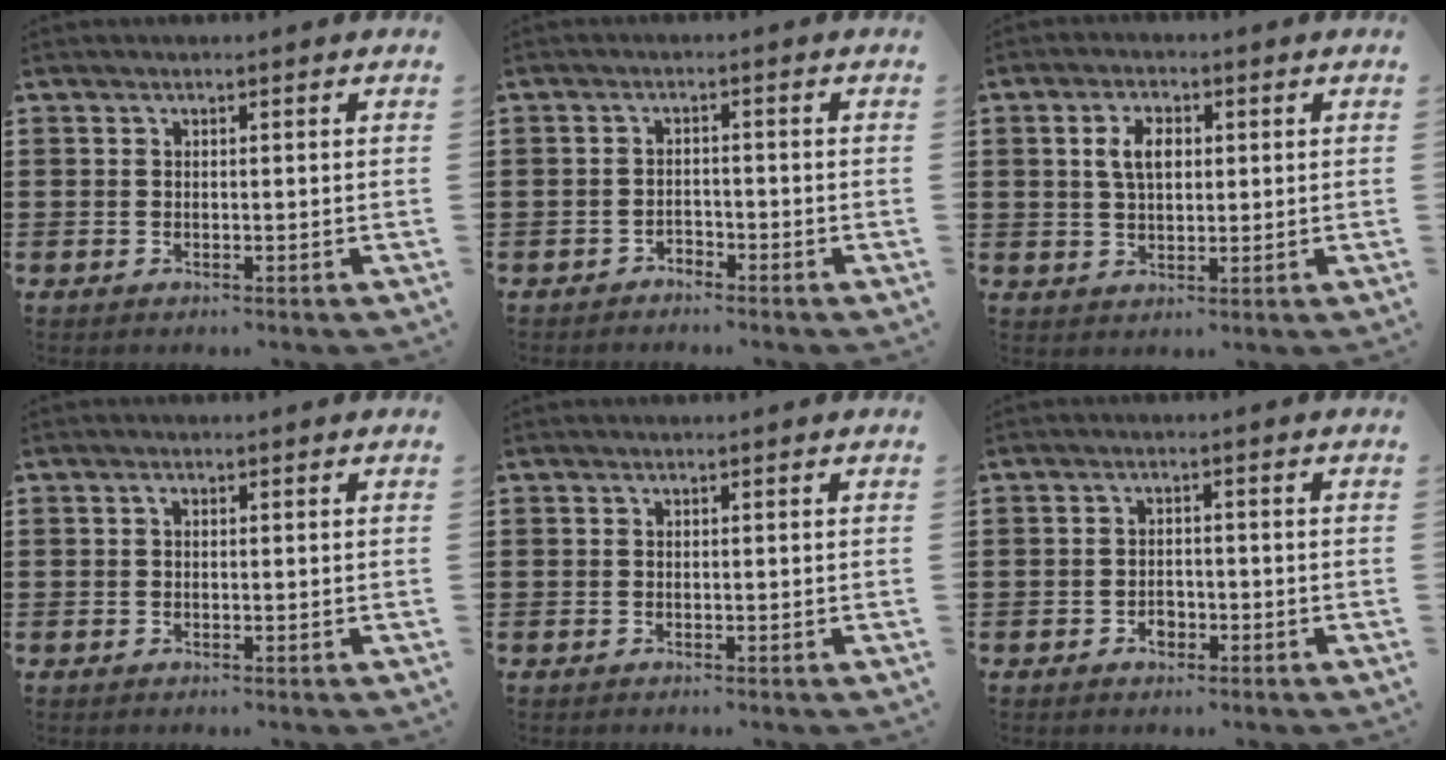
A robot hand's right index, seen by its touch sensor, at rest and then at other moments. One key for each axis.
{"total": 1.6, "fx": -1.5, "fy": 0.3, "fz": 0.0, "tx": -0.007, "ty": 0.001, "tz": -0.032}
{"total": 4.8, "fx": 1.0, "fy": 2.7, "fz": 3.8, "tx": -0.083, "ty": 0.014, "tz": 0.016}
{"total": 0.7, "fx": 0.1, "fy": 0.4, "fz": 0.5, "tx": -0.012, "ty": 0.003, "tz": 0.001}
{"total": 0.0}
{"total": 2.0, "fx": -1.2, "fy": 1.3, "fz": 0.9, "tx": -0.020, "ty": 0.002, "tz": -0.024}